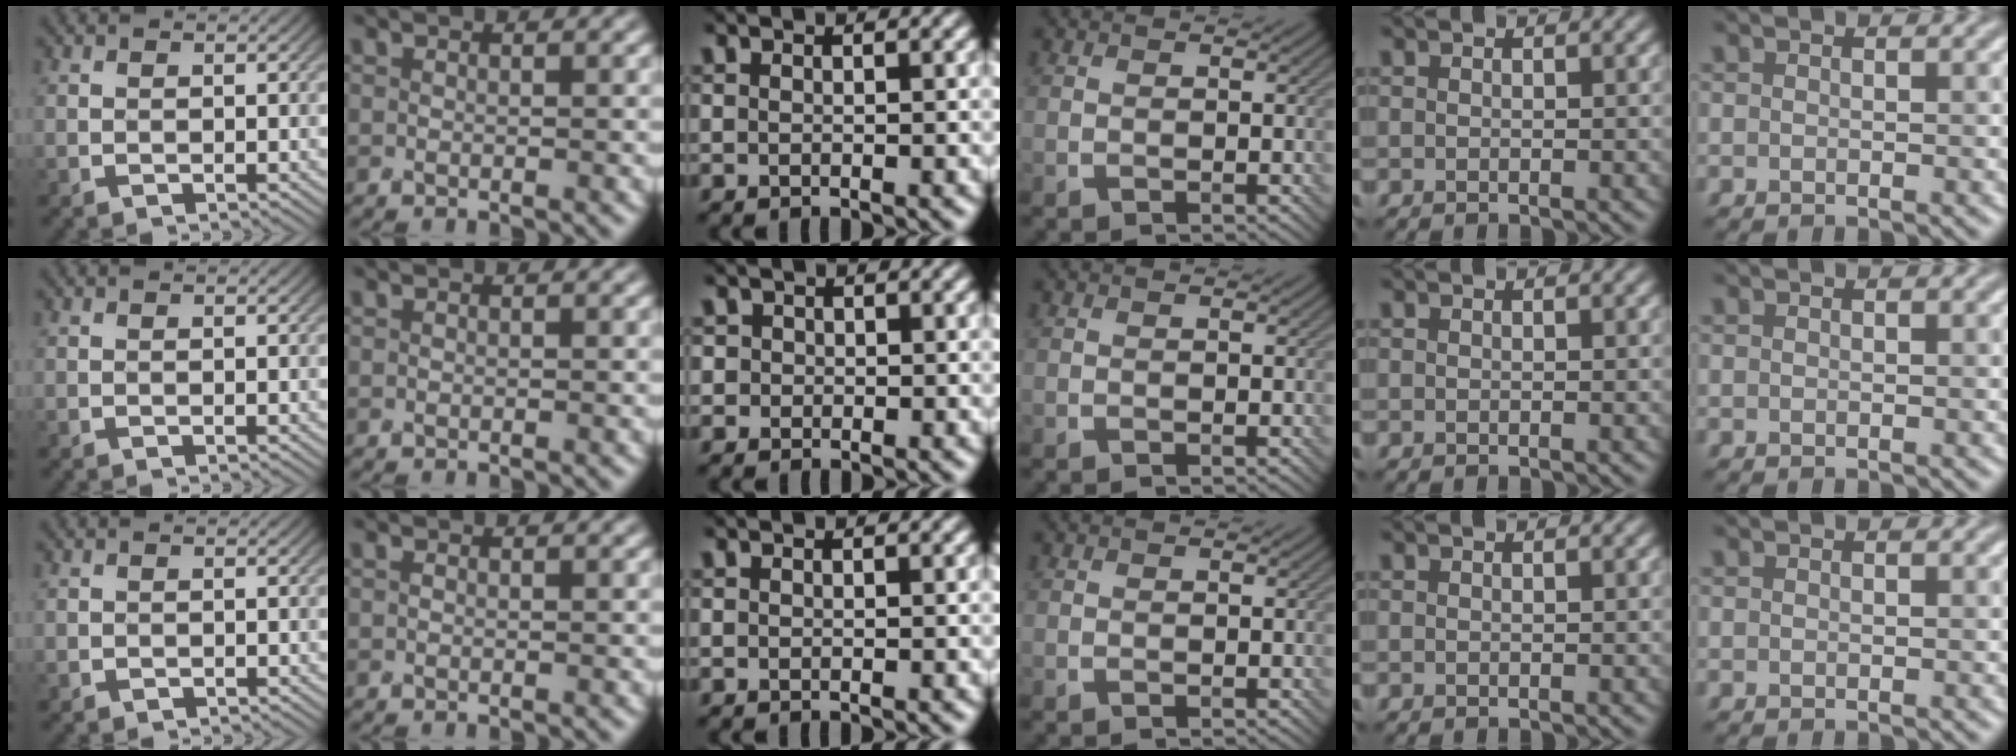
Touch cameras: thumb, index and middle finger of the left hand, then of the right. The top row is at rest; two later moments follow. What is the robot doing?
{"motion": "screw", "object": "bottle cap"}